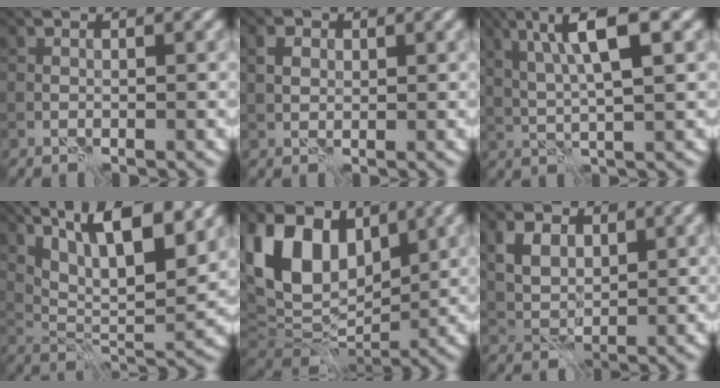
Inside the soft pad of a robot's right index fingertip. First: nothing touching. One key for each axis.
{"total": 1.7, "fx": 0.3, "fy": 1.4, "fz": 0.9, "tx": -0.017, "ty": 0.002, "tz": 0.004}
{"total": 6.6, "fx": 2.5, "fy": 1.2, "fz": 6.0, "tx": -0.111, "ty": 0.008, "tz": 0.047}
{"total": 11.5, "fx": 6.8, "fy": 3.7, "fz": 8.5, "tx": -0.131, "ty": 0.005, "tz": 0.100}
{"total": 12.4, "fx": 4.5, "fy": 8.1, "fz": 8.3, "tx": -0.171, "ty": 0.012, "tz": 0.084}
{"total": 3.7, "fx": 1.5, "fy": 2.5, "fz": 2.3, "tx": -0.046, "ty": -0.006, "tz": 0.025}